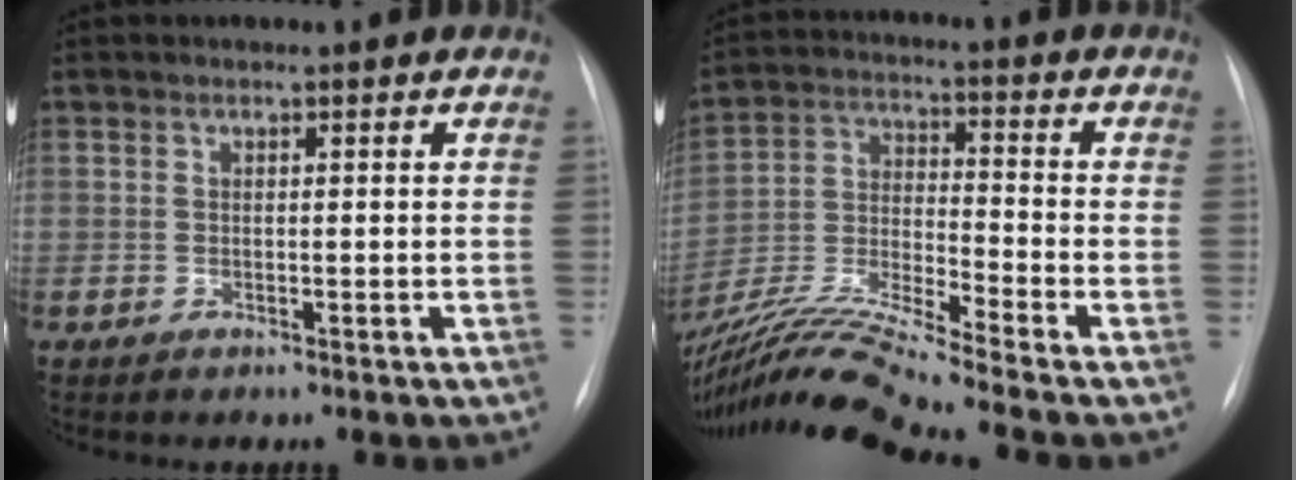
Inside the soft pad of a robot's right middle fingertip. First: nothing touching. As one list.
[{"total": 16.1, "force": [-14.0, -2.1, 7.6], "torque": [-0.165, -0.020, -0.260]}]